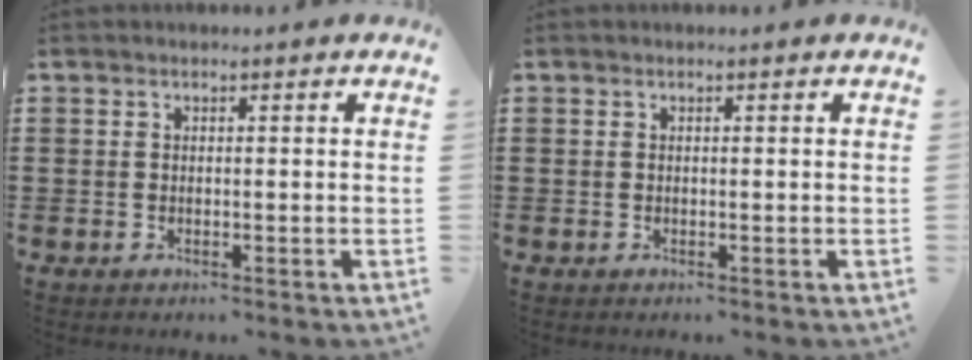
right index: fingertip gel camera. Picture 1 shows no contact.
{"total": 0.0}